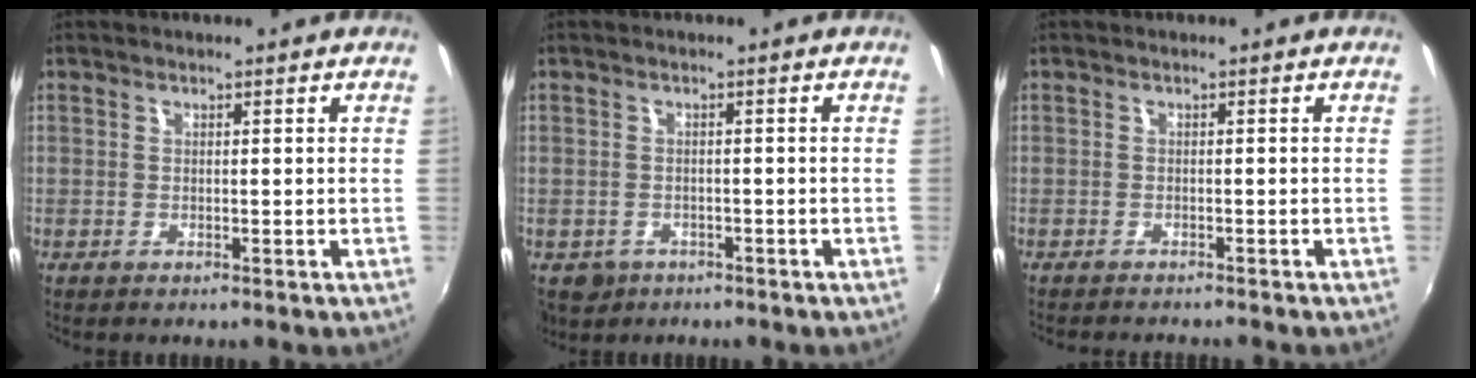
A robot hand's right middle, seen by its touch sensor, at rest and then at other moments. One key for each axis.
{"total": 4.6, "fx": -2.2, "fy": 3.8, "fz": 1.6, "tx": -0.039, "ty": -0.008, "tz": -0.027}
{"total": 3.2, "fx": -2.9, "fy": 0.0, "fz": 1.1, "tx": -0.028, "ty": -0.013, "tz": -0.046}